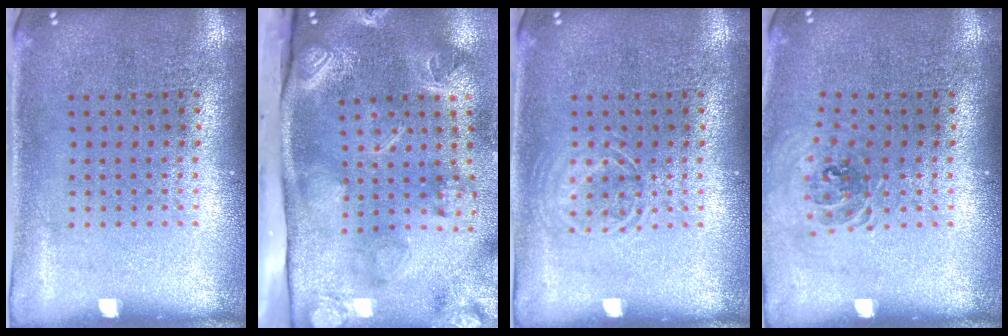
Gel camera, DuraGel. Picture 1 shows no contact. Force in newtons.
{"total": 4.6, "press": 3.2, "slide": 3.3}
{"total": 1.6, "press": 1.6, "slide": 0.2}
{"total": 0.9, "press": 0.8, "slide": 0.2}